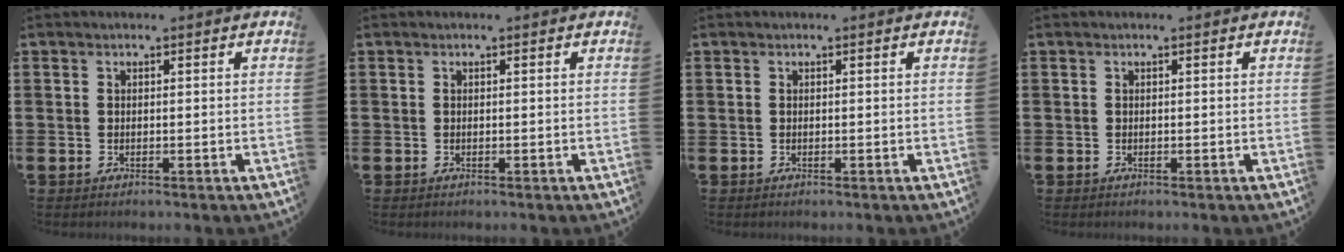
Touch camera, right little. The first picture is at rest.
{"total": 0.0}
{"total": 0.0}
{"total": 0.0}